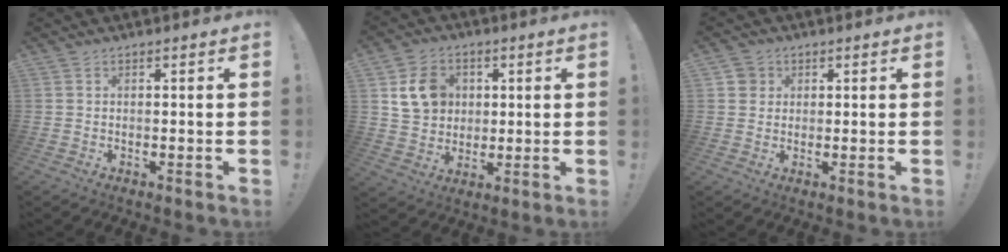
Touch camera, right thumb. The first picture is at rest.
{"total": 11.4, "force": [3.5, 9.8, 4.7], "torque": [-0.061, -0.005, 0.076]}
{"total": 3.4, "force": [1.2, 3.1, 0.7], "torque": [-0.010, 0.000, 0.022]}